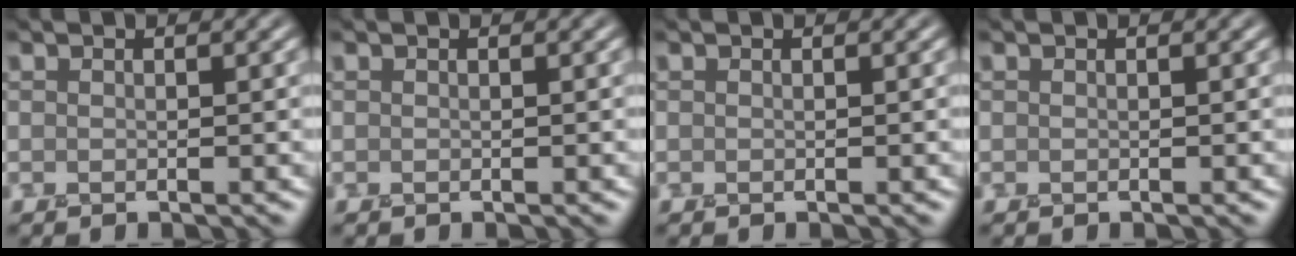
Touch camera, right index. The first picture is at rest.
{"total": 0.0}
{"total": 0.0}
{"total": 0.0}